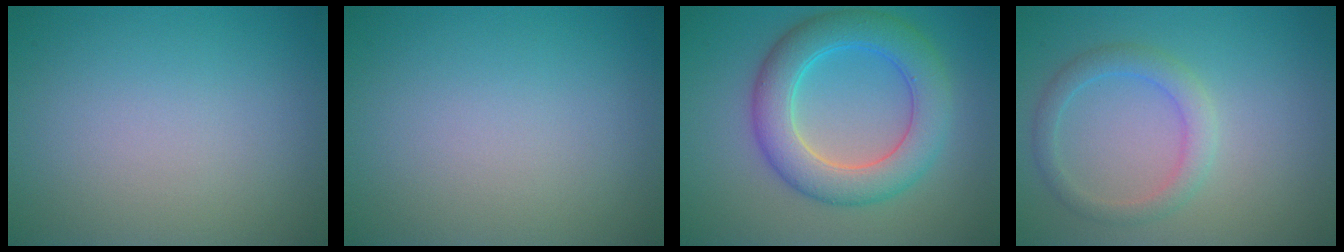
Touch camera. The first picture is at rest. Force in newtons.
{"total": 0.0}
{"total": 6.5, "press": 6.5, "slide": 0.1}
{"total": 2.5, "press": 2.5, "slide": 0.3}